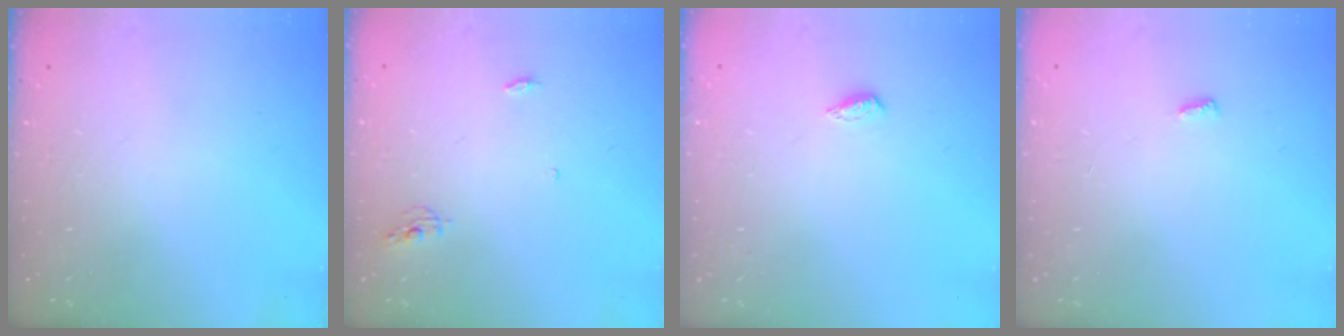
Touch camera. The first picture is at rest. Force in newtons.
{"total": 4.2, "press": 4.2, "slide": 0.4}
{"total": 3.1, "press": 3.0, "slide": 0.6}
{"total": 2.8, "press": 2.8, "slide": 0.4}